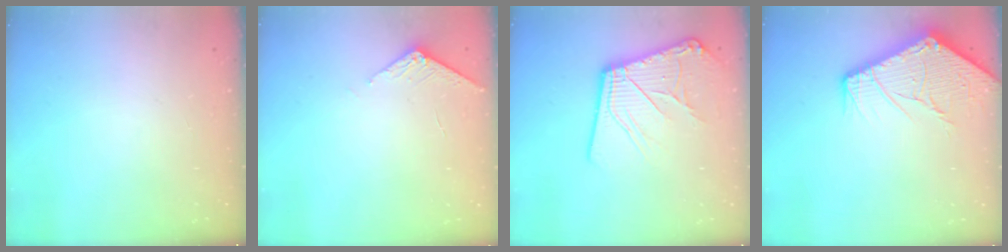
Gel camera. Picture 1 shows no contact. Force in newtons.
{"total": 2.7, "press": 2.7, "slide": 0.3}
{"total": 13.9, "press": 13.8, "slide": 1.8}
{"total": 16.7, "press": 16.7, "slide": 1.1}